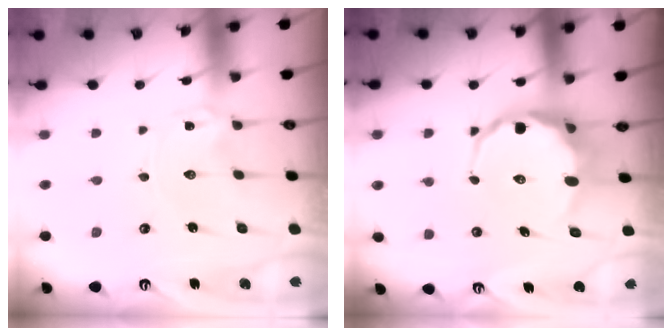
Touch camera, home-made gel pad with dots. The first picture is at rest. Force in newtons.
{"total": 9.1, "press": 8.9, "slide": 2.0}